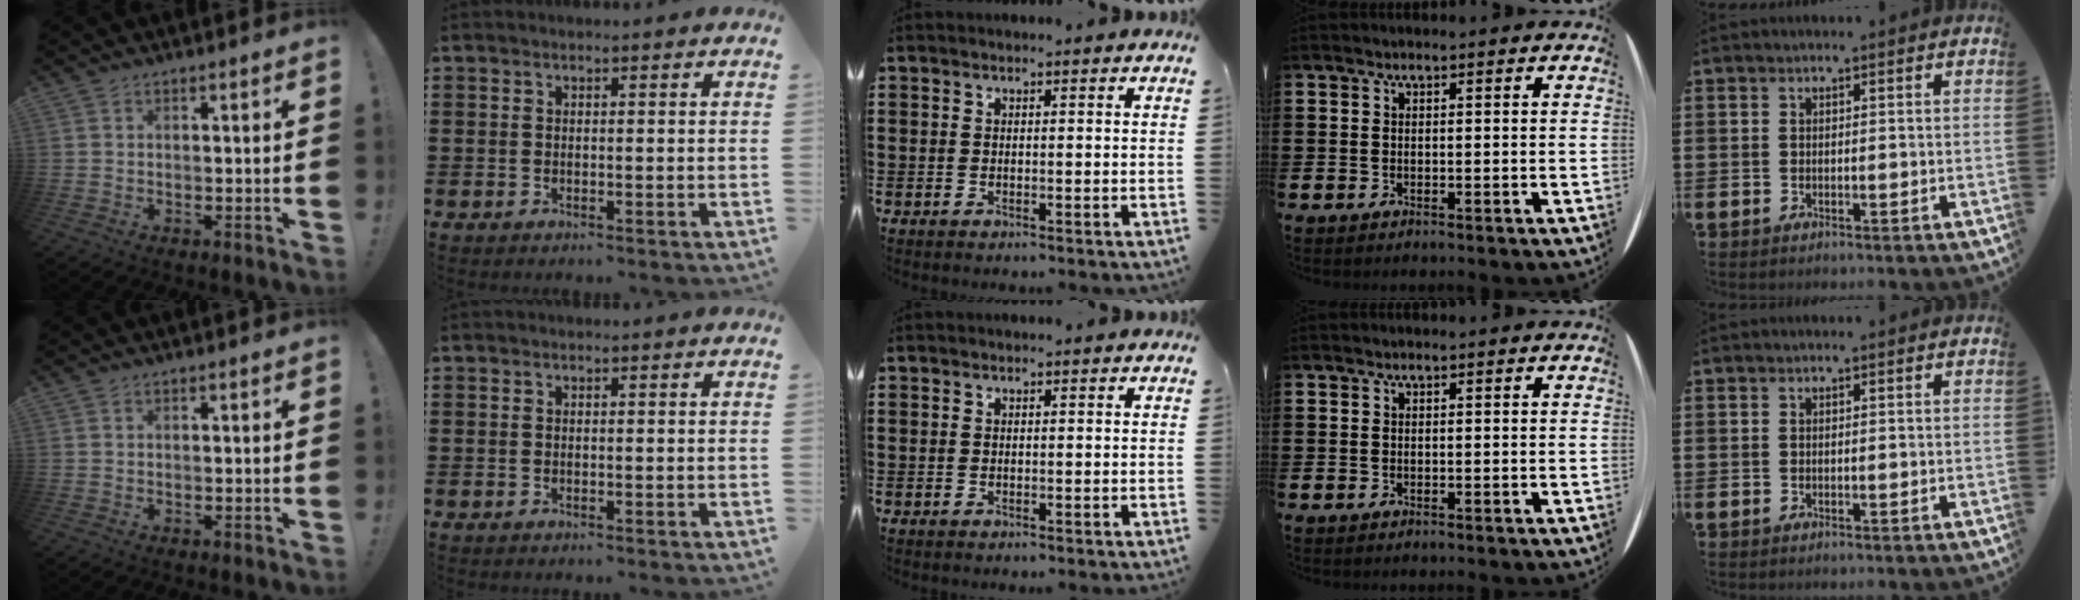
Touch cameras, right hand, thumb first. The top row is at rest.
{}